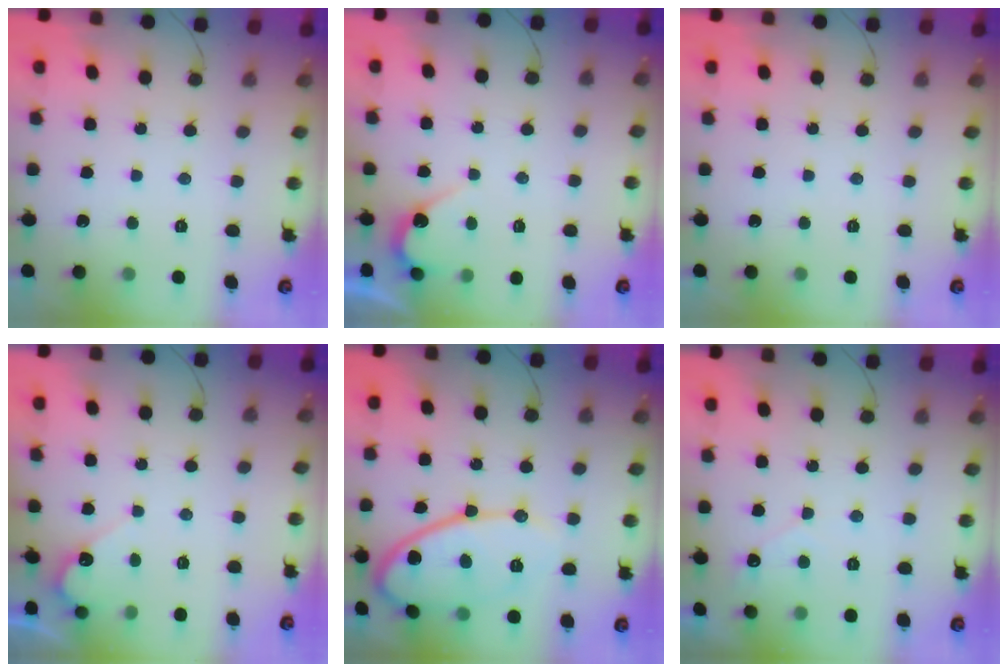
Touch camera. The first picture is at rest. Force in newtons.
{"total": 5.4, "press": 5.4, "slide": 0.3}
{"total": 0.0}
{"total": 4.3, "press": 4.3, "slide": 0.2}
{"total": 15.3, "press": 15.3, "slide": 1.2}
{"total": 2.7, "press": 2.7, "slide": 0.1}